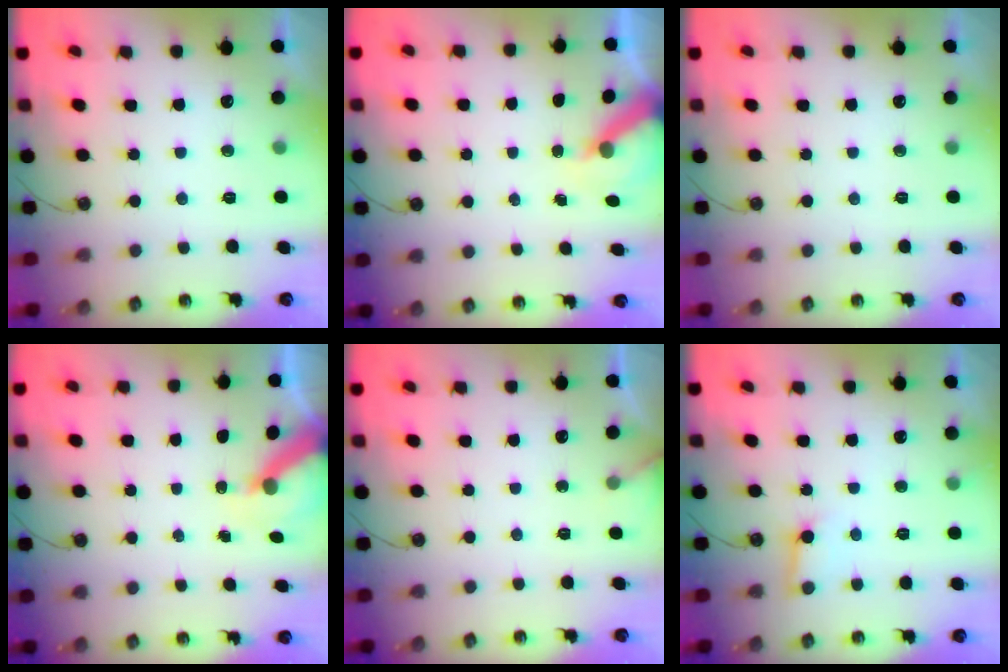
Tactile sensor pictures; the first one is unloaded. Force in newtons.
{"total": 5.4, "press": 5.4, "slide": 0.4}
{"total": 0.0}
{"total": 5.8, "press": 5.8, "slide": 0.4}
{"total": 2.5, "press": 2.5, "slide": 0.3}
{"total": 6.3, "press": 6.3, "slide": 0.7}